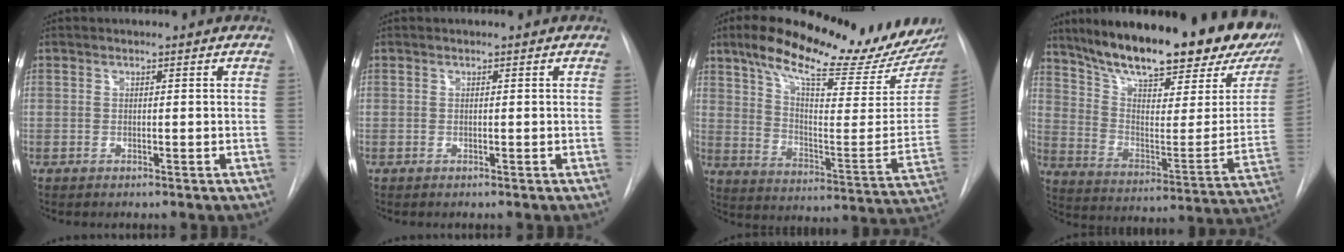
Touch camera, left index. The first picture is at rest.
{"total": 0.0}
{"total": 24.4, "force": [19.3, 3.9, 14.4], "torque": [-0.224, -0.038, 0.269]}
{"total": 31.6, "force": [24.0, 7.8, 19.1], "torque": [-0.290, -0.035, 0.328]}